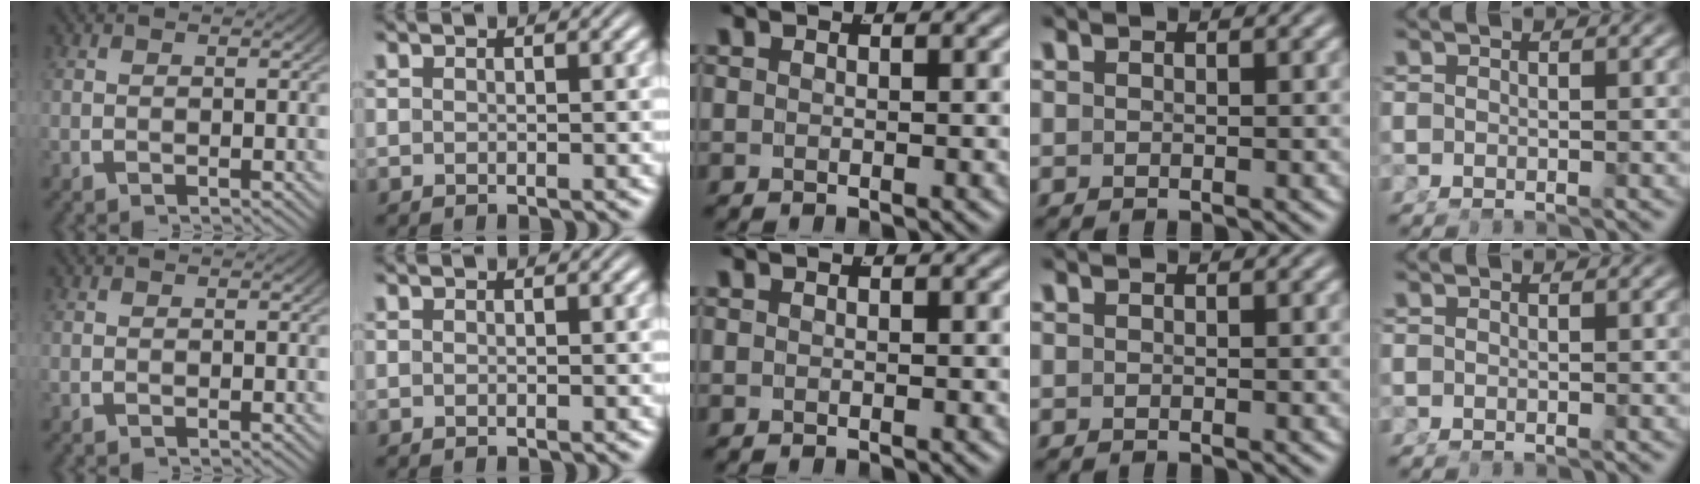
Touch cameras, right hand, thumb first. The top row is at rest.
{}